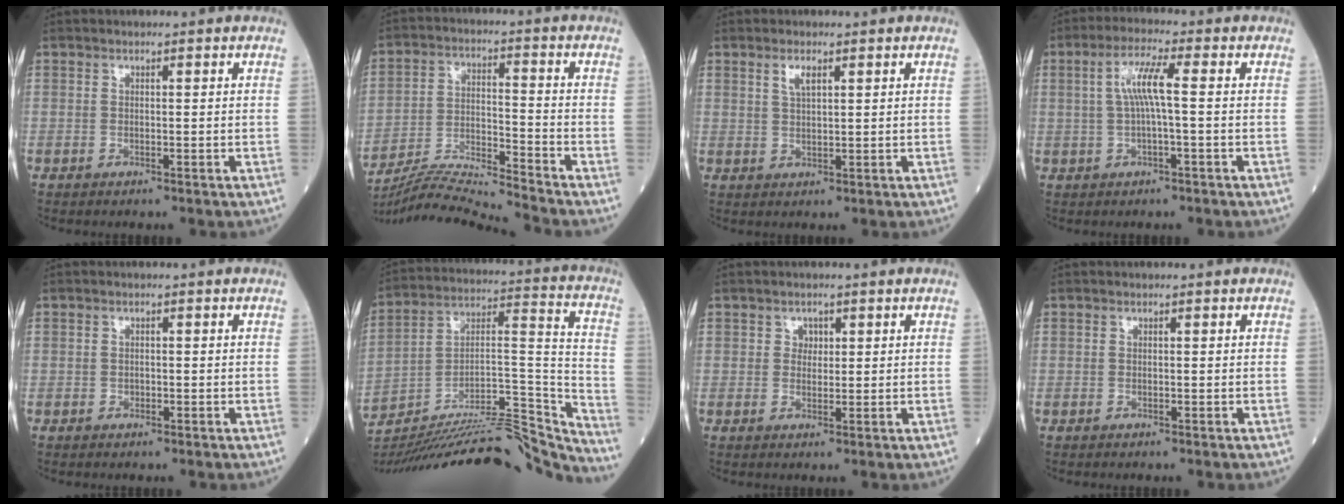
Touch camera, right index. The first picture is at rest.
{"total": 11.6, "force": [-11.1, -2.7, 2.1], "torque": [-0.040, 0.007, -0.205]}
{"total": 2.3, "force": [1.4, 0.7, 1.7], "torque": [-0.040, 0.003, 0.031]}
{"total": 5.5, "force": [0.4, 0.4, 5.5], "torque": [-0.110, 0.015, 0.008]}
{"total": 0.6, "force": [-0.2, 0.5, 0.2], "torque": [-0.004, 0.002, -0.005]}
{"total": 32.0, "force": [-29.6, 3.1, 11.7], "torque": [-0.149, 0.010, -0.438]}
{"total": 1.6, "force": [0.7, 1.3, 0.7], "torque": [-0.005, -0.001, 0.009]}
{"total": 0.0}